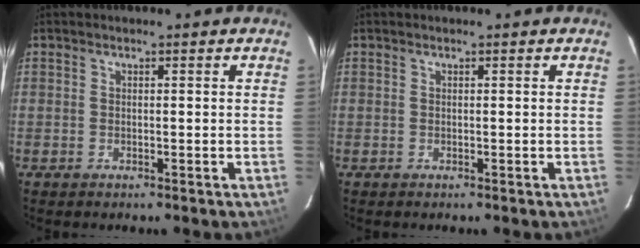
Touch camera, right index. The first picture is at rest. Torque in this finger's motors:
{"motor_torque": [0.26, 0.07, 0.12, 0.01]}